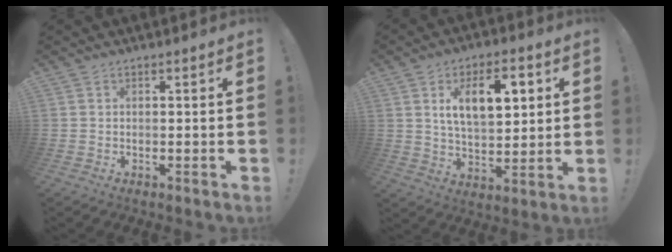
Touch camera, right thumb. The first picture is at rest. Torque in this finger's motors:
{"motor_torque": [1.56, 1.59, 0.17, 0.10, 0.05]}